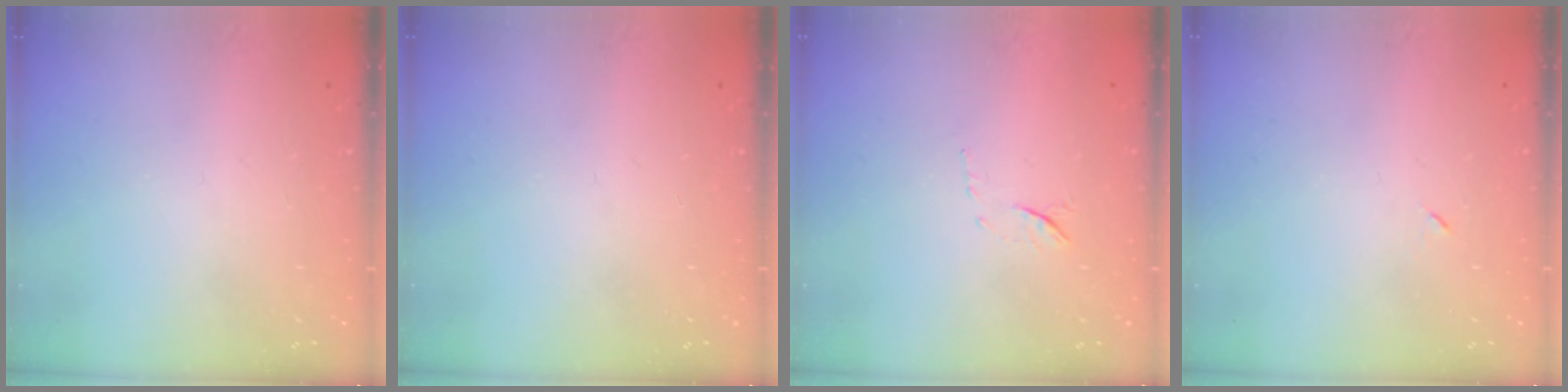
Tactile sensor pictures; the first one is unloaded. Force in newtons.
{"total": 0.0}
{"total": 6.1, "press": 5.9, "slide": 1.5}
{"total": 3.3, "press": 3.2, "slide": 0.7}